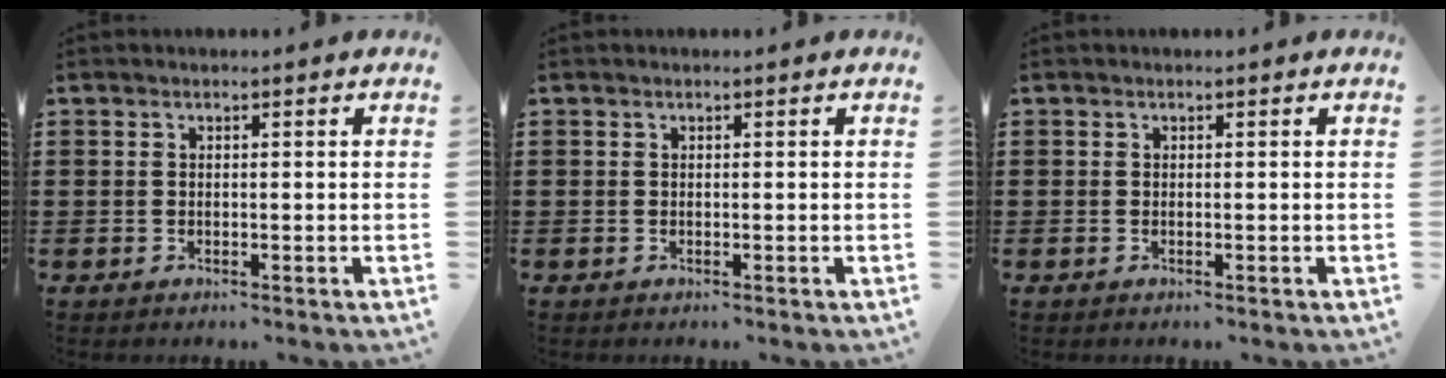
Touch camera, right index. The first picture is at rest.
{"total": 0.0}
{"total": 0.0}